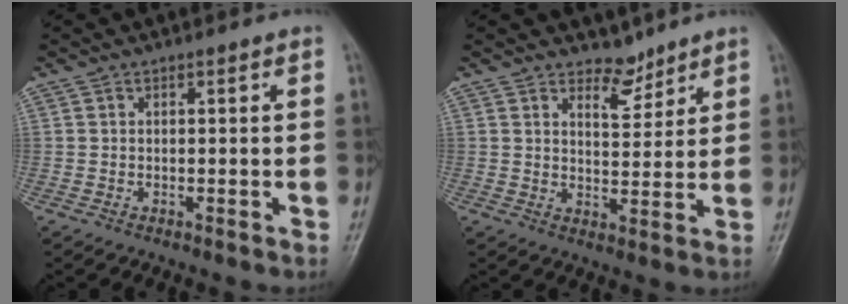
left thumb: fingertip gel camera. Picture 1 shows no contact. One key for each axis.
{"total": 4.6, "fx": 3.9, "fy": 2.2, "fz": 1.1, "tx": 0.007, "ty": -0.033, "tz": 0.066}